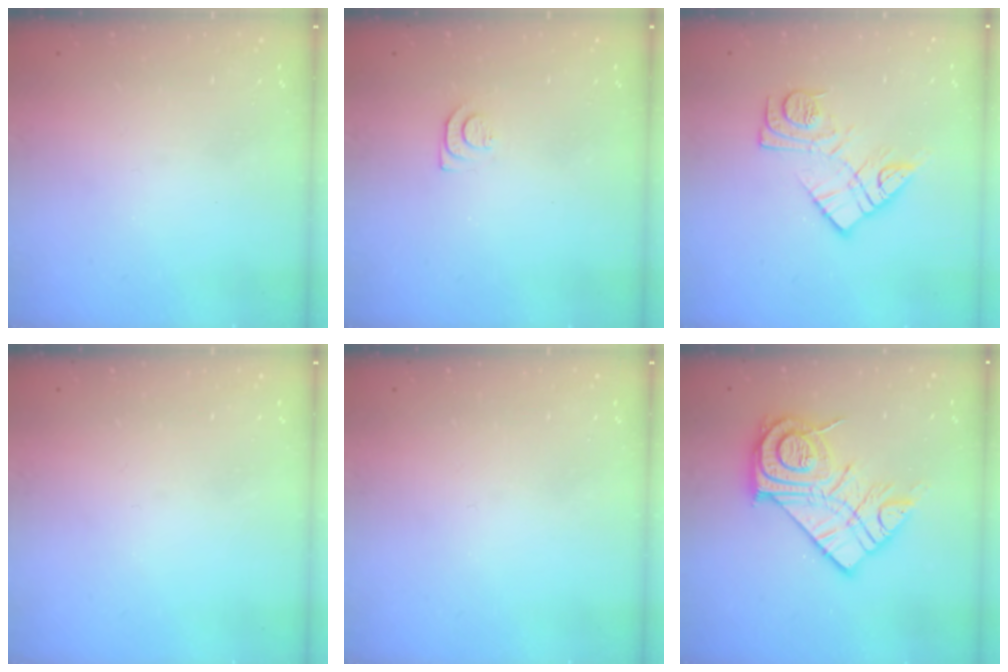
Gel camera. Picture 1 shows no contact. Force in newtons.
{"total": 7.4, "press": 7.4, "slide": 0.5}
{"total": 12.0, "press": 12.0, "slide": 0.9}
{"total": 0.0}
{"total": 0.0}
{"total": 17.8, "press": 17.8, "slide": 1.2}